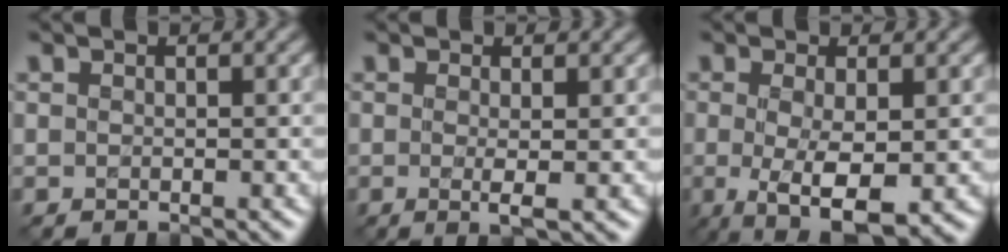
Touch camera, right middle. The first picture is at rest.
{"total": 1.7, "force": [-0.1, 0.0, 1.7], "torque": [-0.032, -0.007, -0.003]}
{"total": 5.1, "force": [-1.0, 1.4, 4.8], "torque": [-0.092, -0.016, -0.012]}